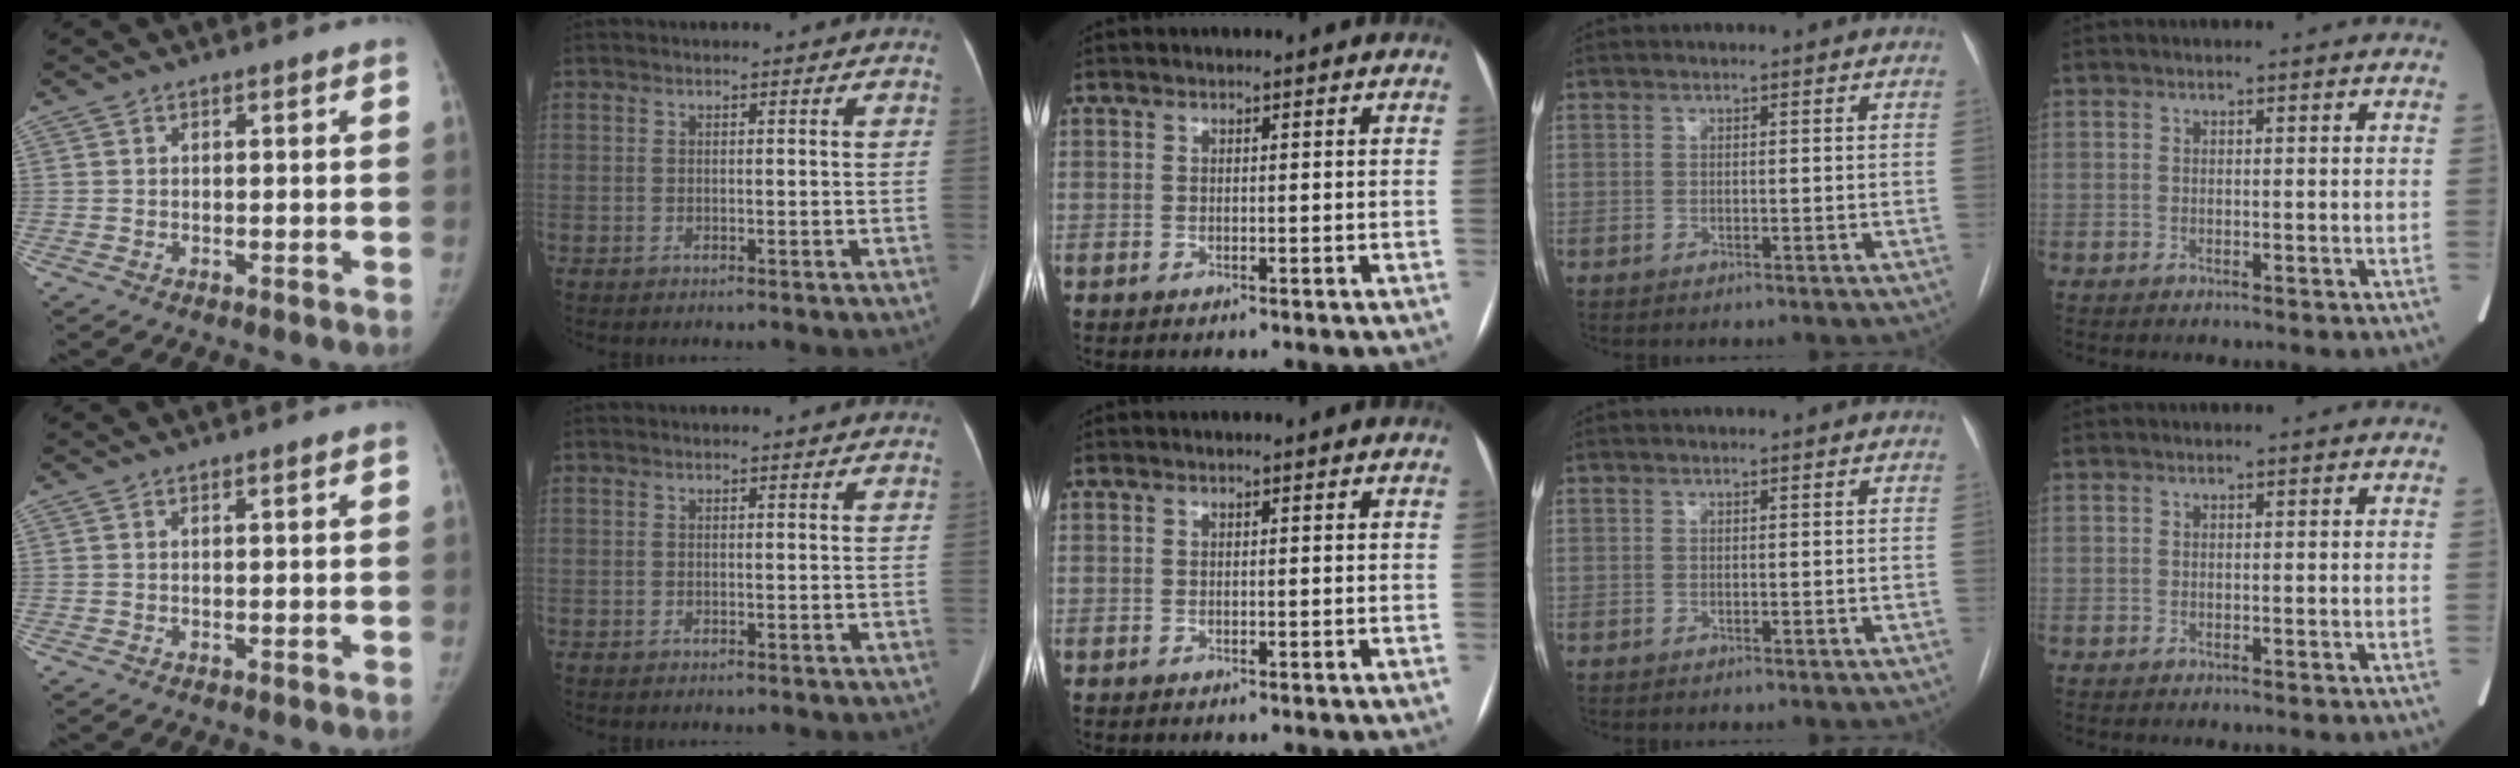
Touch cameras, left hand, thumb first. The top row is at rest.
{"thumb": {"total": 0.6, "force": [0.3, -0.1, 0.5], "torque": [-0.011, 0.000, 0.007]}, "index": {"total": 0.5, "force": [0.5, 0.1, 0.1], "torque": [-0.005, 0.001, 0.004]}}